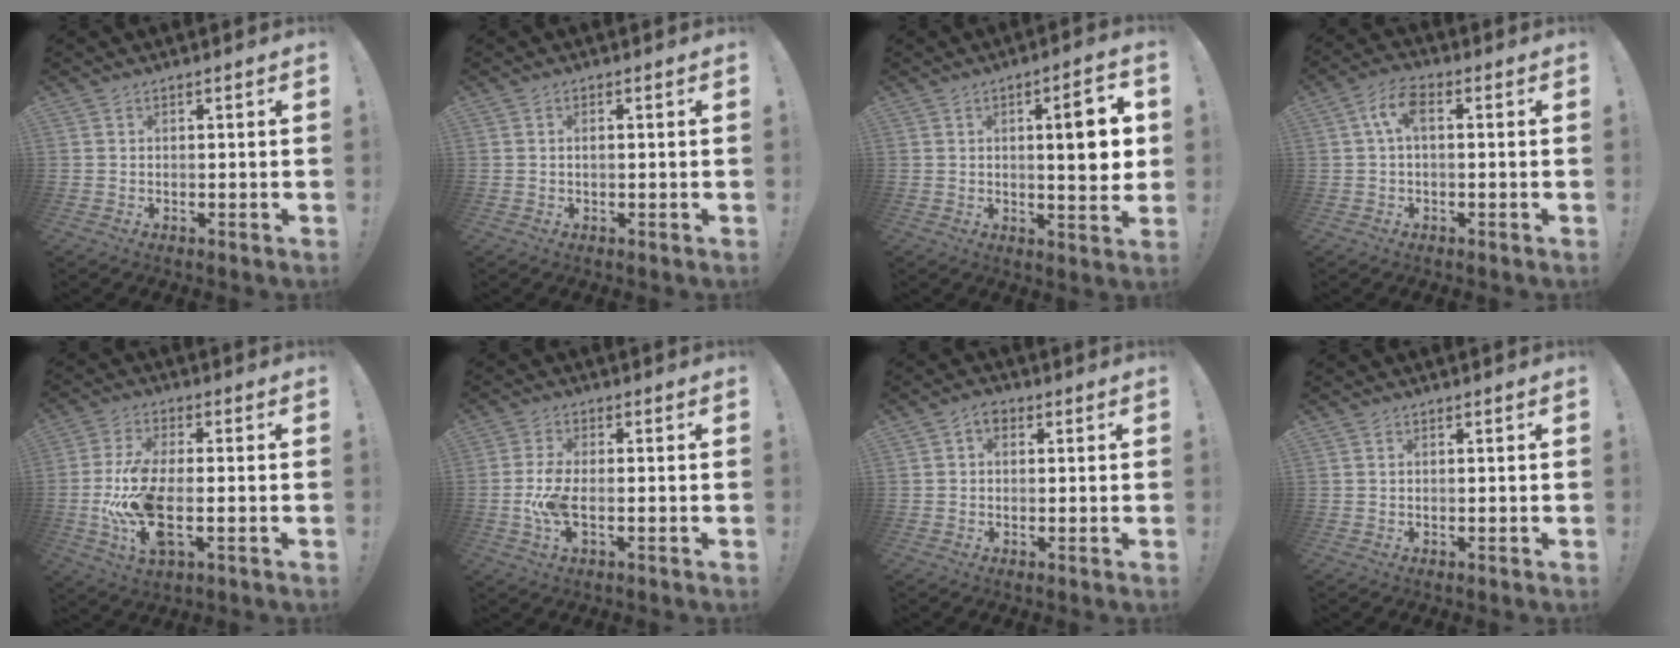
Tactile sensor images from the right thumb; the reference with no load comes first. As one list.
[{"total": 0.8, "force": [-0.2, 0.1, 0.7], "torque": [-0.016, 0.001, -0.002]}, {"total": 10.9, "force": [1.4, 2.7, 10.5], "torque": [-0.130, -0.009, 0.013]}, {"total": 6.3, "force": [1.1, 2.7, 5.6], "torque": [-0.118, 0.006, 0.020]}, {"total": 15.6, "force": [-3.1, 6.9, 13.7], "torque": [-0.274, -0.006, -0.050]}, {"total": 7.7, "force": [-1.9, 3.1, 6.7], "torque": [-0.150, -0.007, -0.033]}, {"total": 3.3, "force": [0.8, 2.3, 2.2], "torque": [-0.027, -0.001, 0.013]}, {"total": 0.0}]